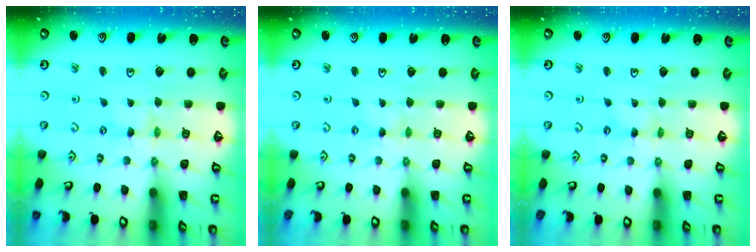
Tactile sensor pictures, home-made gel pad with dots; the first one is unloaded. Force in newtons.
{"total": 1.3, "press": 1.3, "slide": 0.3}
{"total": 0.0}